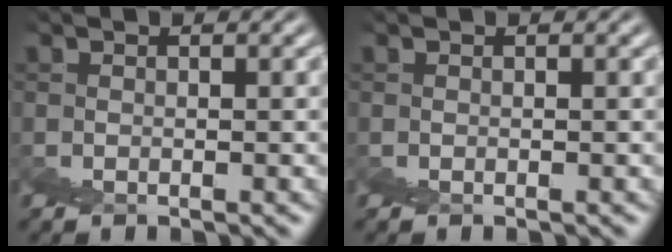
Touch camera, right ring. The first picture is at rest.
{"total": 0.0}